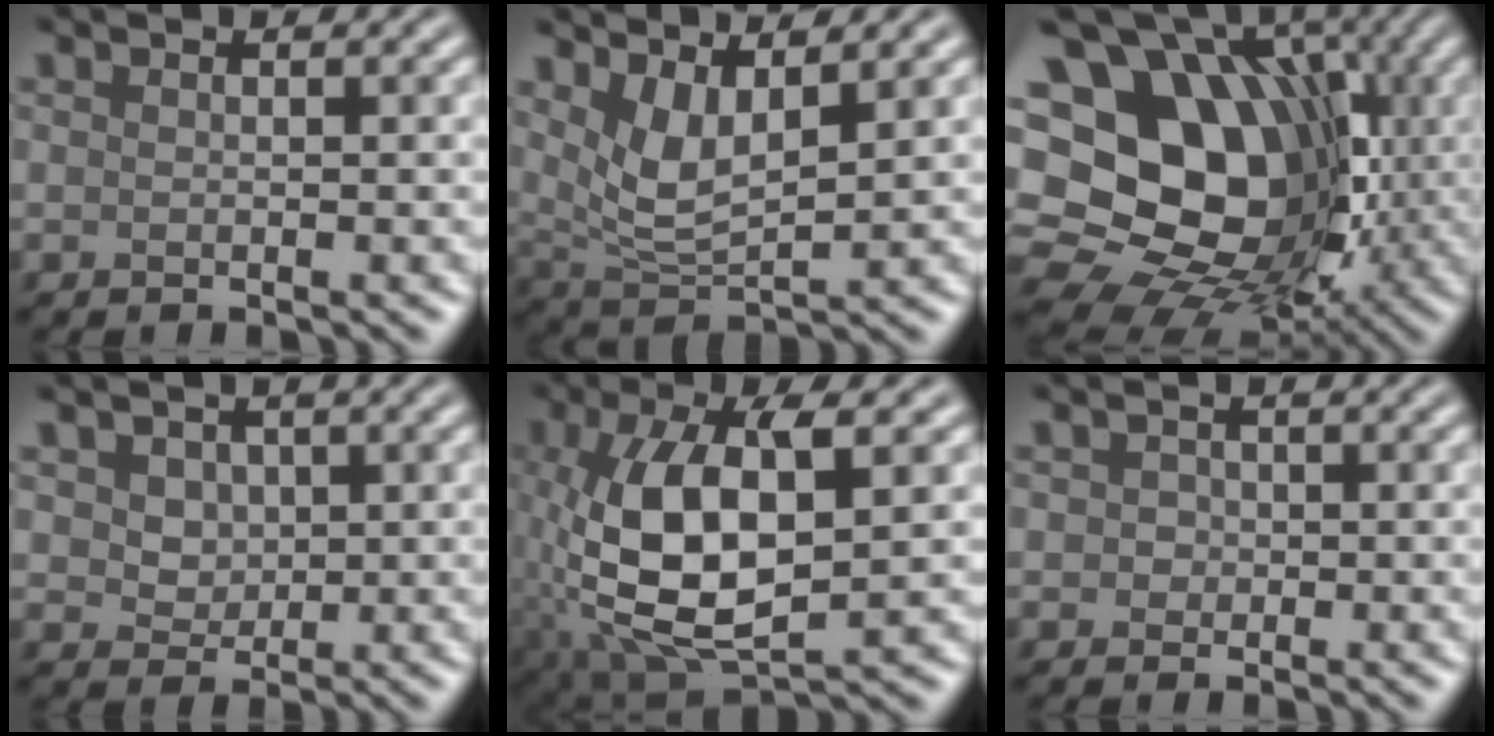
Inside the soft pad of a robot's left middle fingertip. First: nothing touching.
{"total": 4.0, "force": [1.9, 1.6, 3.1], "torque": [-0.071, -0.014, 0.043]}
{"total": 20.7, "force": [1.8, 16.5, 12.4], "torque": [-0.210, 0.021, 0.035]}
{"total": 3.5, "force": [1.5, 2.6, 1.7], "torque": [-0.043, 0.002, 0.031]}
{"total": 10.8, "force": [-0.7, 4.8, 9.6], "torque": [-0.193, 0.002, -0.013]}
{"total": 1.1, "force": [0.2, 1.1, 0.3], "torque": [0.004, 0.000, -0.002]}